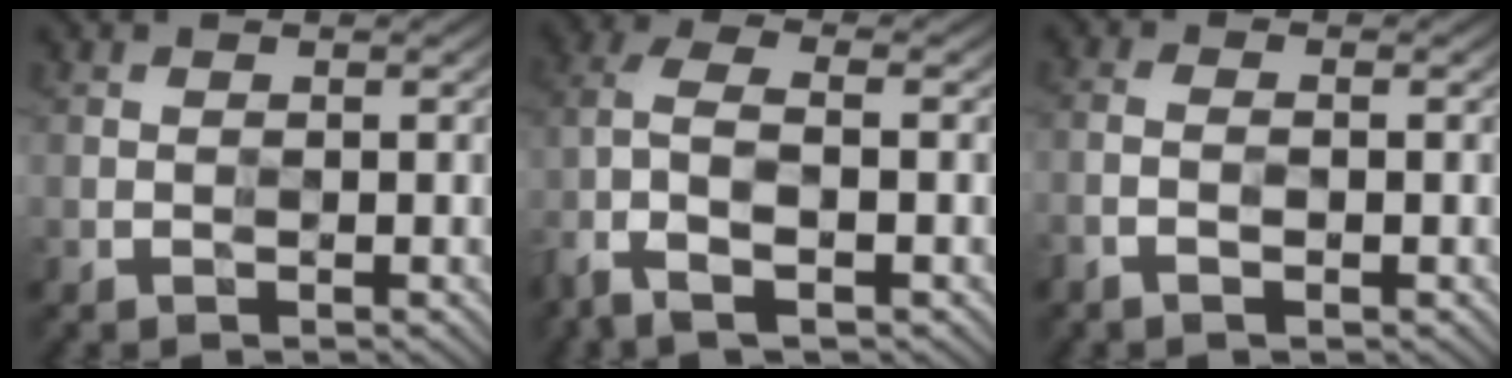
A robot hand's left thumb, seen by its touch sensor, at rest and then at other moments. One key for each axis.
{"total": 6.8, "fx": -3.4, "fy": 2.6, "fz": 5.3, "tx": -0.135, "ty": -0.001, "tz": -0.078}
{"total": 2.2, "fx": -1.1, "fy": 0.5, "fz": 1.9, "tx": -0.042, "ty": 0.002, "tz": -0.025}